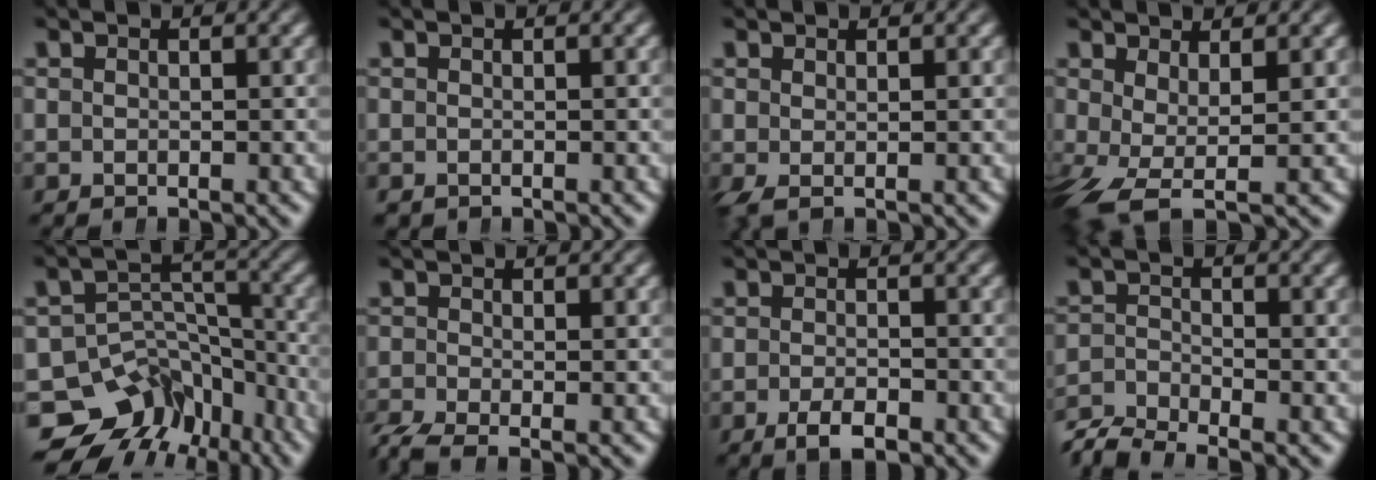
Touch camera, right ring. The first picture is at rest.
{"total": 0.5, "force": [-0.4, 0.3, 0.1], "torque": [-0.006, -0.005, -0.005]}
{"total": 0.7, "force": [0.1, -0.2, 0.7], "torque": [-0.015, -0.009, 0.007]}
{"total": 5.5, "force": [-3.3, 2.5, 3.6], "torque": [-0.090, -0.045, -0.033]}
{"total": 13.3, "force": [-5.5, 10.4, 6.1], "torque": [-0.108, -0.054, -0.081]}
{"total": 3.3, "force": [-2.2, 1.8, 1.8], "torque": [-0.039, -0.015, -0.031]}
{"total": 2.9, "force": [-1.9, 1.2, 1.8], "torque": [-0.030, -0.006, -0.033]}
{"total": 4.7, "force": [-4.0, 1.8, 1.5], "torque": [-0.027, -0.020, -0.064]}